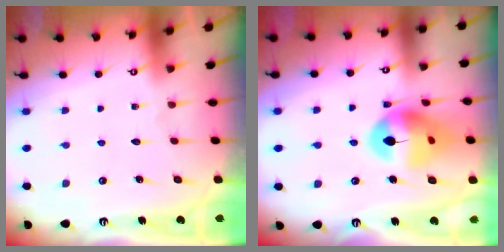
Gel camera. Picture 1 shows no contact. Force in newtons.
{"total": 14.1, "press": 14.0, "slide": 1.6}